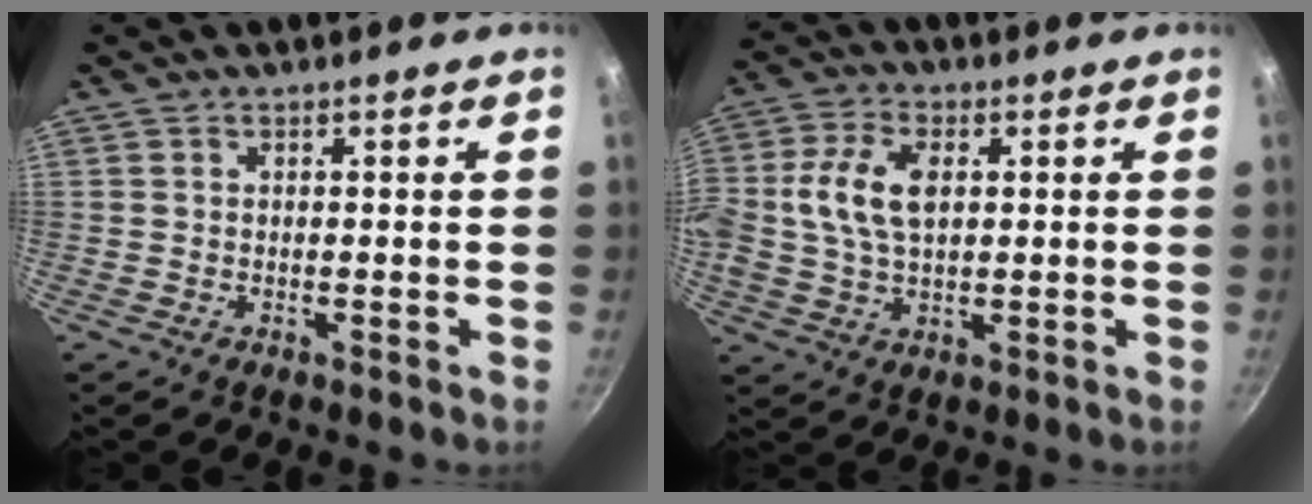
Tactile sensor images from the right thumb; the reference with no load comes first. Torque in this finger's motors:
{"motor_torque": [1.96, 1.97, 2.07, 0.07, 0.82]}